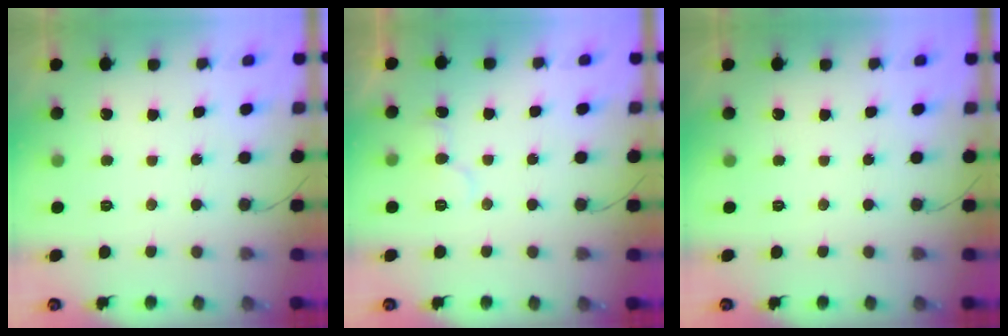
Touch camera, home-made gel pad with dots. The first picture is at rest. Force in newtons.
{"total": 7.0, "press": 7.0, "slide": 0.5}
{"total": 0.0}